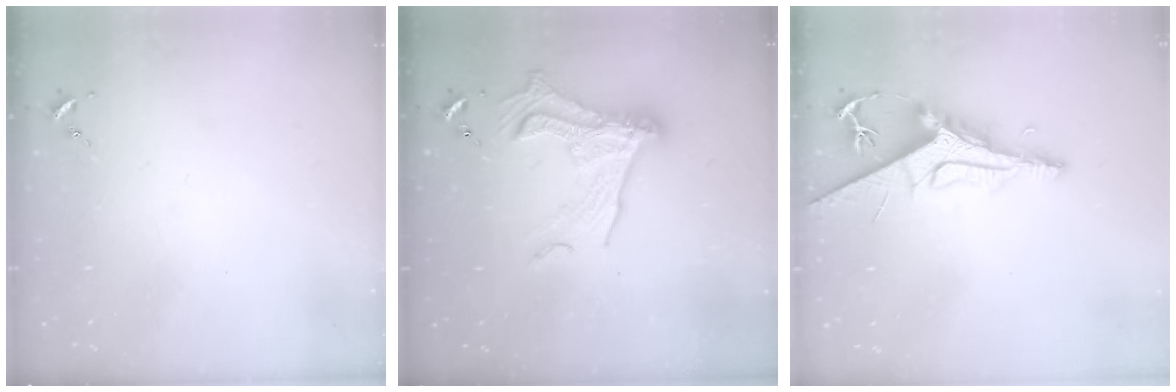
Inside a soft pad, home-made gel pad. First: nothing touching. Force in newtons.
{"total": 19.2, "press": 19.1, "slide": 2.0}
{"total": 10.5, "press": 10.4, "slide": 1.1}